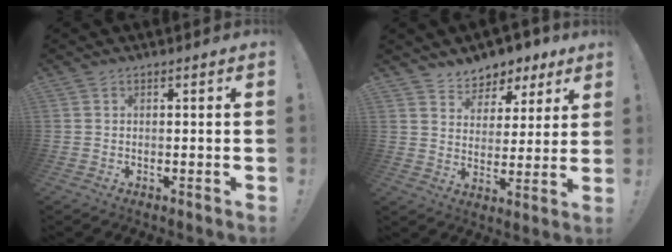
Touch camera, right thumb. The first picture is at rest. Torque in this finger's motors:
{"motor_torque": [-0.01, 0.08, 0.06, 0.13, 0.00]}